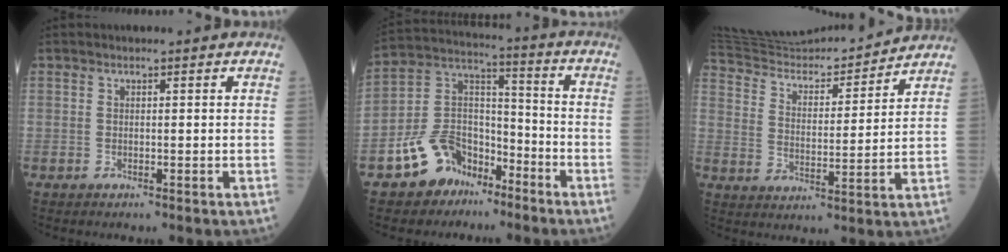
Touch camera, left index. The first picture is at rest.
{"total": 10.7, "force": [-7.1, 7.0, 3.7], "torque": [-0.085, 0.033, -0.135]}
{"total": 19.0, "force": [18.2, 1.7, 5.2], "torque": [-0.092, 0.003, 0.285]}